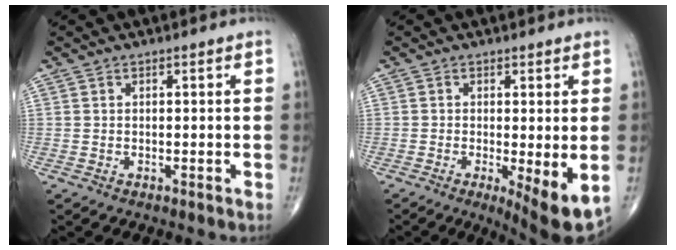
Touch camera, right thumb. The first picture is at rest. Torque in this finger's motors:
{"motor_torque": [-0.11, 0.13, 0.07, 0.18, 0.02]}